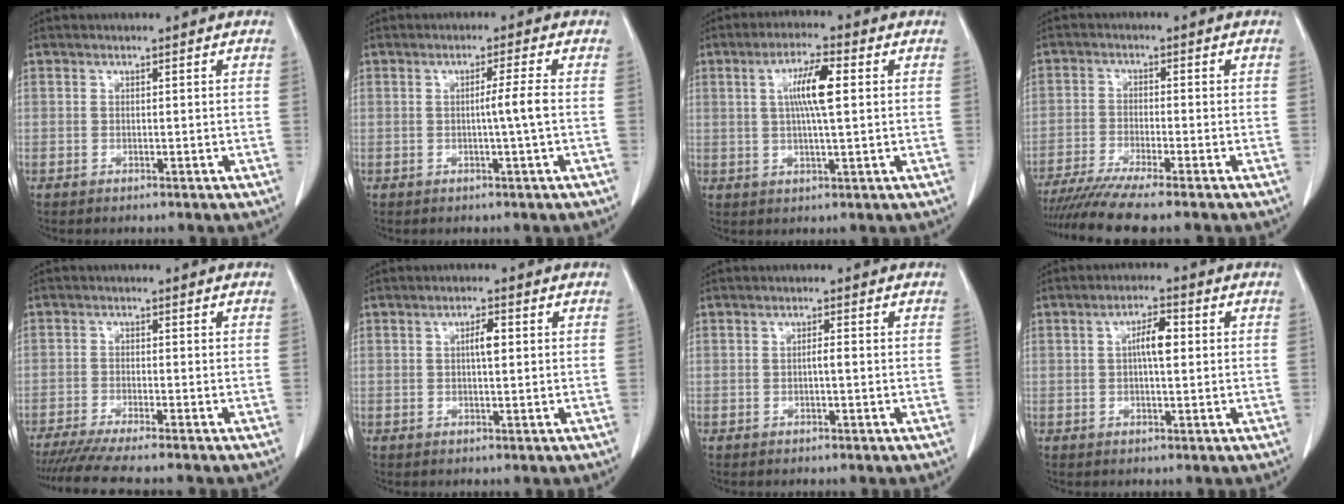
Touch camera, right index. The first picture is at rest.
{"total": 3.0, "force": [-0.4, -0.9, 2.8], "torque": [-0.044, -0.001, -0.007]}
{"total": 7.0, "force": [1.4, 0.6, 6.8], "torque": [-0.126, 0.006, 0.024]}
{"total": 8.9, "force": [-7.6, -1.0, 4.6], "torque": [-0.068, -0.022, -0.124]}
{"total": 9.7, "force": [-8.4, -0.3, 4.8], "torque": [-0.061, -0.022, -0.132]}
{"total": 2.5, "force": [0.4, 0.6, 2.4], "torque": [-0.044, 0.003, 0.007]}
{"total": 1.1, "force": [-0.2, 0.1, 1.1], "torque": [-0.019, 0.002, -0.003]}
{"total": 4.3, "force": [0.5, 1.1, 4.1], "torque": [-0.074, 0.009, 0.007]}